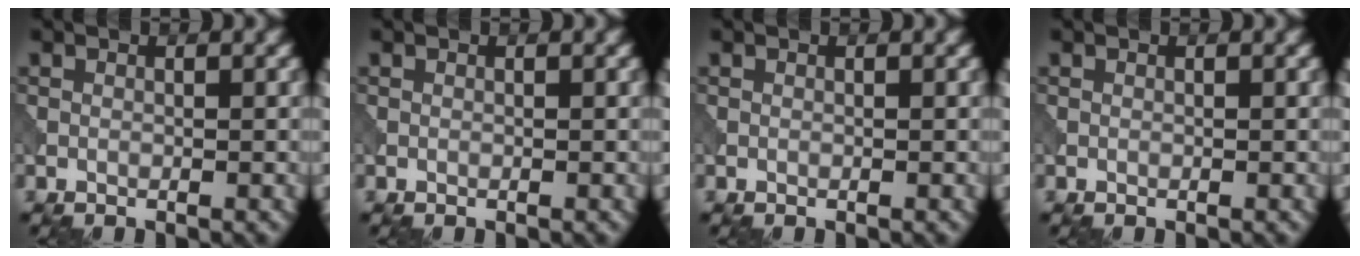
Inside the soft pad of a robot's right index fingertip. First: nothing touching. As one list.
[{"total": 0.0}, {"total": 0.0}, {"total": 0.0}]